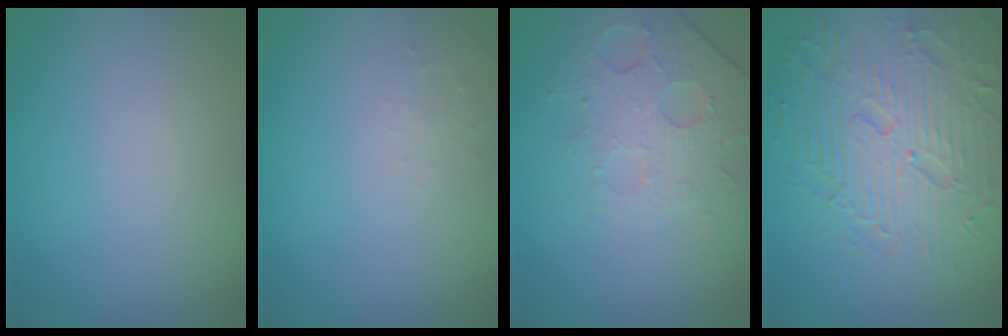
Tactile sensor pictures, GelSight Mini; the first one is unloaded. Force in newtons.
{"total": 0.8, "press": 0.8, "slide": 0.3}
{"total": 4.8, "press": 3.2, "slide": 3.6}
{"total": 7.5, "press": 5.9, "slide": 4.6}